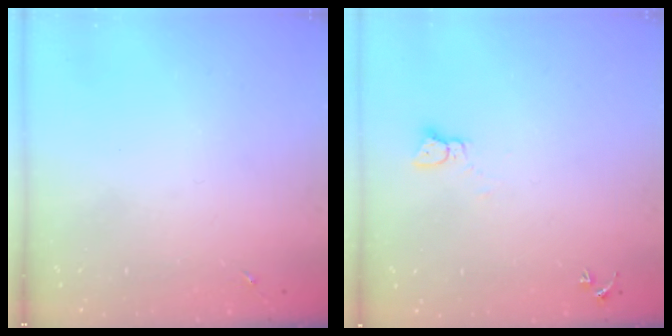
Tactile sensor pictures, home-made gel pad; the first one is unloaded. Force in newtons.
{"total": 2.3, "press": 2.3, "slide": 0.3}